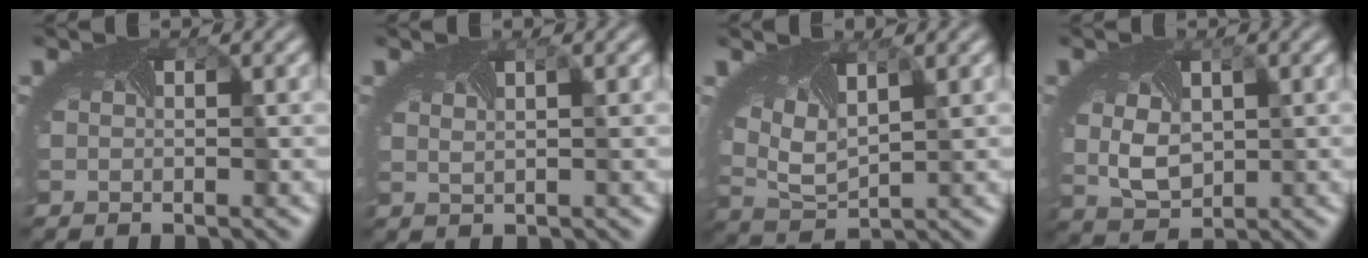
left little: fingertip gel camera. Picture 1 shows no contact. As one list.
[{"total": 1.3, "force": [1.0, 0.2, 0.8], "torque": [-0.013, 0.003, 0.014]}, {"total": 4.9, "force": [2.4, 2.2, 3.6], "torque": [-0.086, 0.013, 0.050]}, {"total": 3.9, "force": [0.3, 2.9, 2.7], "torque": [-0.066, -0.005, 0.023]}]